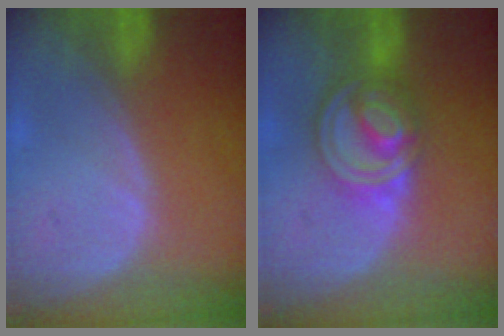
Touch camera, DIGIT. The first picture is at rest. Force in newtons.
{"total": 8.0, "press": 6.9, "slide": 4.1}